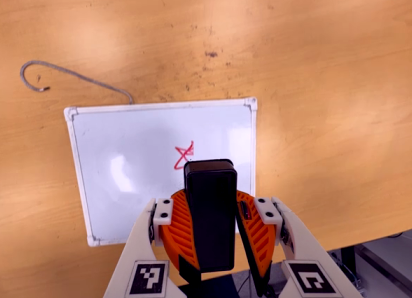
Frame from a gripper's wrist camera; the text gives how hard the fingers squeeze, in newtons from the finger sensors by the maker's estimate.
{"total": 11.3, "left": 11.3, "right": 11.4}